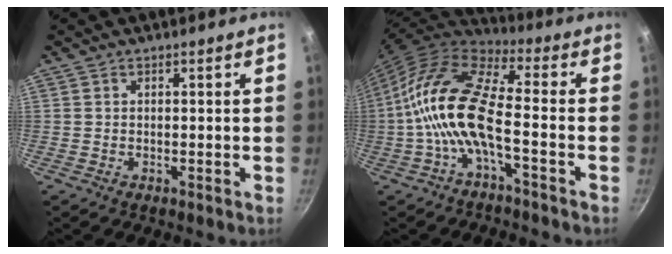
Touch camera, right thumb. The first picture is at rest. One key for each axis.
{"total": 14.9, "fx": -3.1, "fy": 5.4, "fz": 13.5, "tx": -0.272, "ty": 0.037, "tz": -0.076}